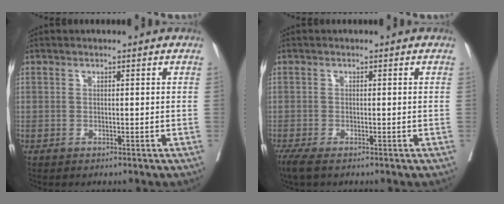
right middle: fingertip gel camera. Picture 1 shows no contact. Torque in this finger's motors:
{"motor_torque": [0.78, -0.79, 0.23, 0.07]}